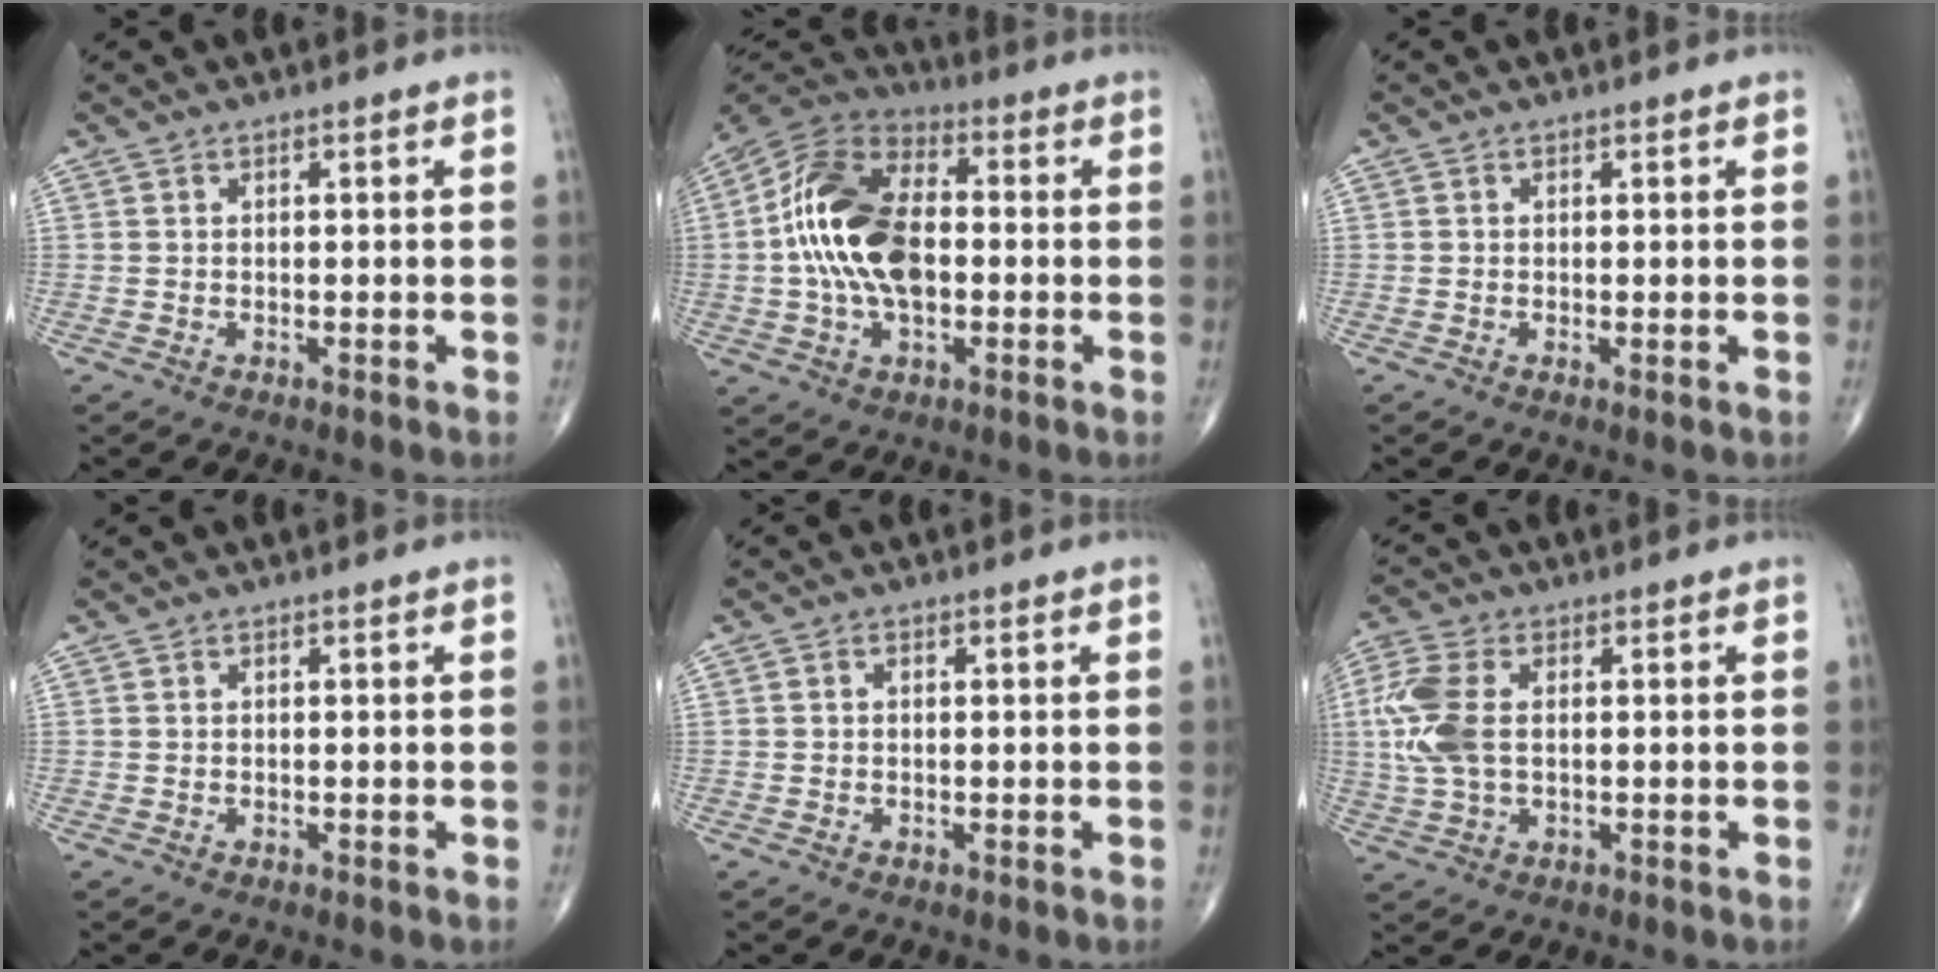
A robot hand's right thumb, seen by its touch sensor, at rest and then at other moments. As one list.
[{"total": 18.2, "force": [-0.3, 10.7, 14.7], "torque": [-0.274, 0.026, -0.013]}, {"total": 0.5, "force": [-0.1, 0.1, 0.5], "torque": [-0.014, -0.004, -0.003]}, {"total": 0.0}, {"total": 0.5, "force": [0.0, 0.4, 0.3], "torque": [-0.005, 0.001, -0.002]}, {"total": 9.6, "force": [0.8, 5.6, 7.8], "torque": [-0.201, 0.010, 0.018]}]